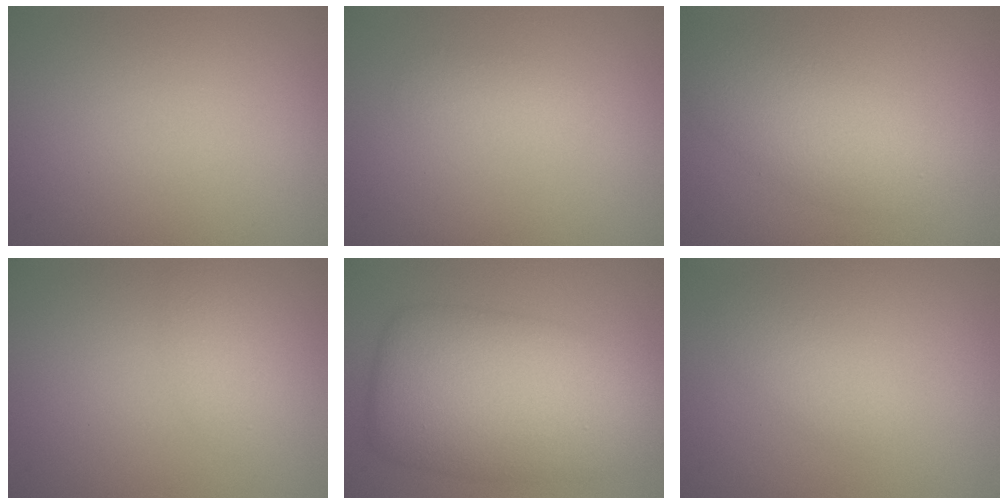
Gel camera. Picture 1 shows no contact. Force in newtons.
{"total": 1.4, "press": 1.4, "slide": 0.1}
{"total": 4.1, "press": 4.1, "slide": 0.1}
{"total": 1.6, "press": 1.6, "slide": 0.1}
{"total": 10.8, "press": 10.8, "slide": 0.1}
{"total": 1.7, "press": 1.7, "slide": 0.1}